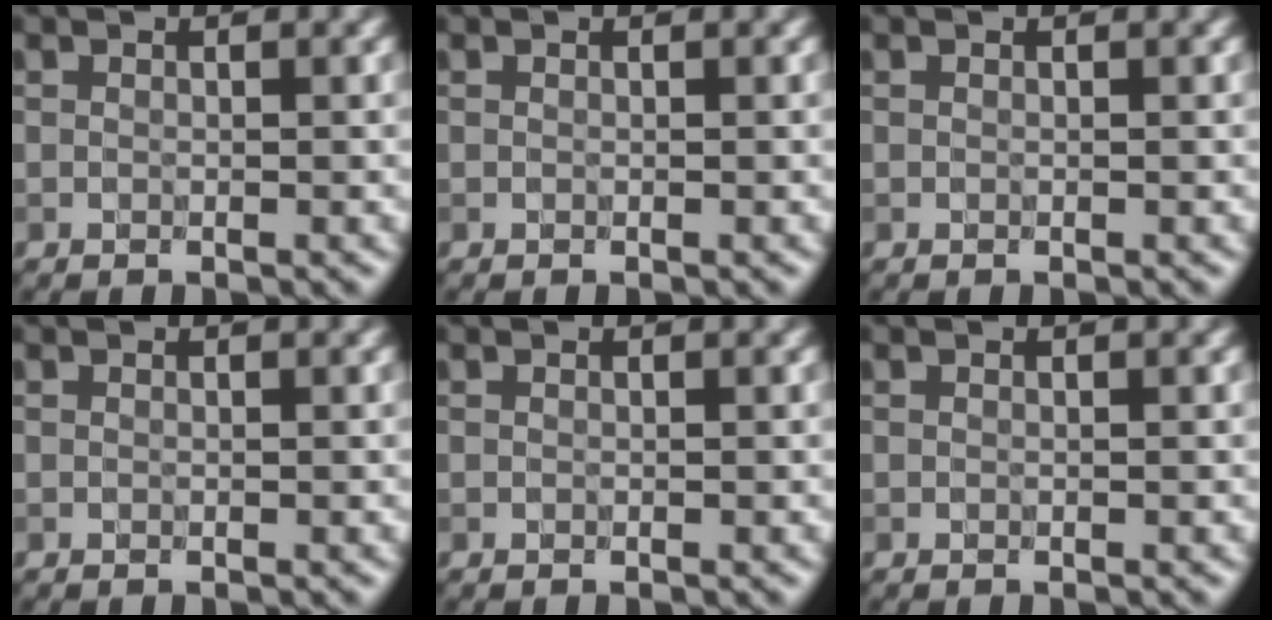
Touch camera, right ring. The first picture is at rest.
{"total": 0.0}
{"total": 0.0}
{"total": 0.0}
{"total": 0.0}
{"total": 0.0}